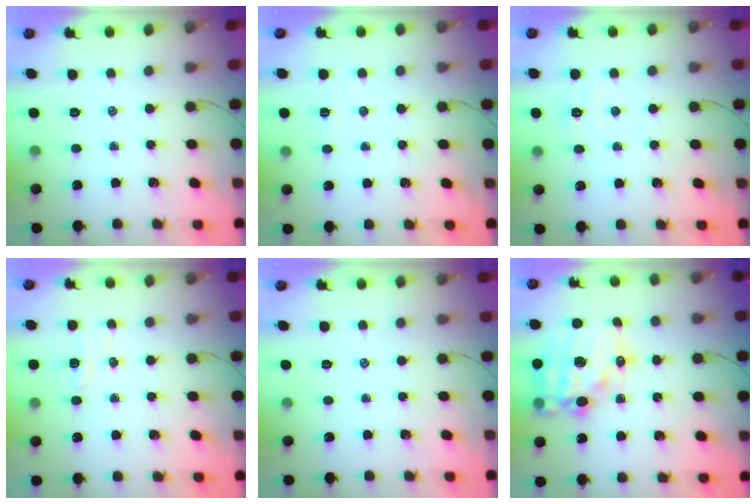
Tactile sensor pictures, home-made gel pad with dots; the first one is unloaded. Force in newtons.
{"total": 3.2, "press": 3.0, "slide": 1.0}
{"total": 2.7, "press": 2.5, "slide": 0.8}
{"total": 3.5, "press": 3.4, "slide": 0.8}
{"total": 0.0}
{"total": 17.8, "press": 17.4, "slide": 3.8}